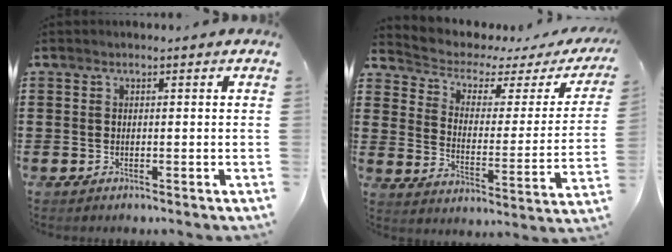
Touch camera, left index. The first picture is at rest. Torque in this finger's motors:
{"motor_torque": [1.51, 0.63, 0.21, -0.01]}